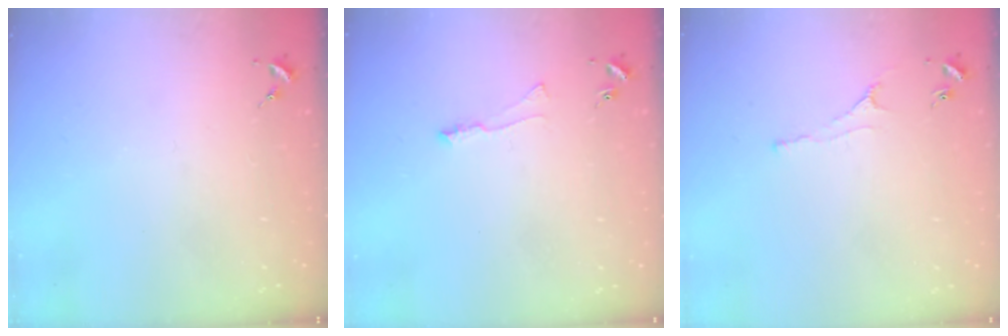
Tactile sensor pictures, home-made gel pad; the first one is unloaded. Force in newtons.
{"total": 4.2, "press": 4.2, "slide": 0.6}
{"total": 2.2, "press": 2.1, "slide": 0.4}